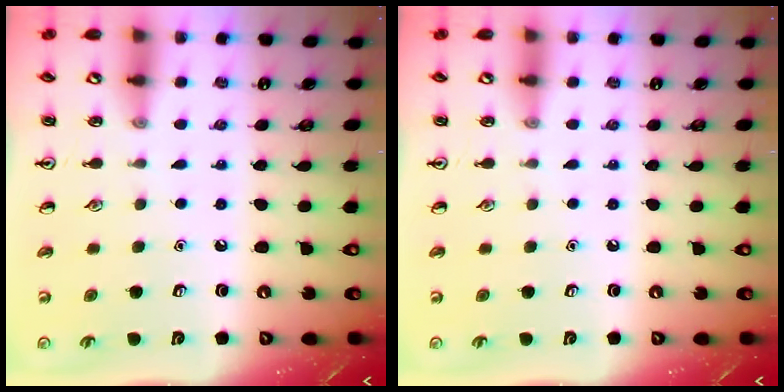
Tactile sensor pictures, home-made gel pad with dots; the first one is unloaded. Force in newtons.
{"total": 0.0}